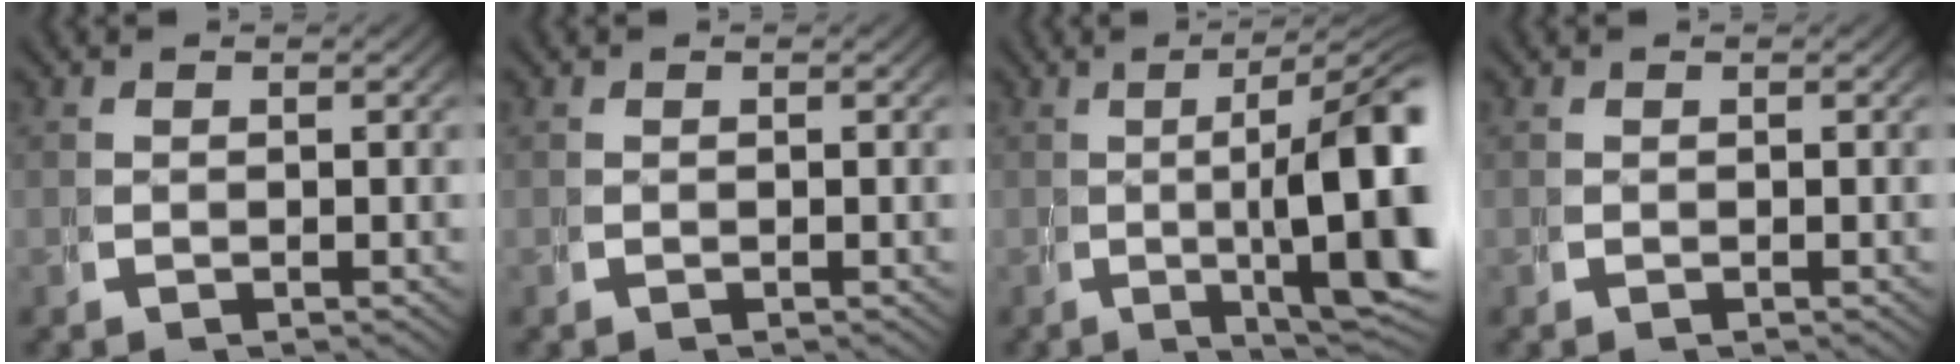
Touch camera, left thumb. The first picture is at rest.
{"total": 0.0}
{"total": 12.9, "force": [-0.3, 4.2, 12.2], "torque": [-0.161, -0.007, -0.005]}
{"total": 0.0}